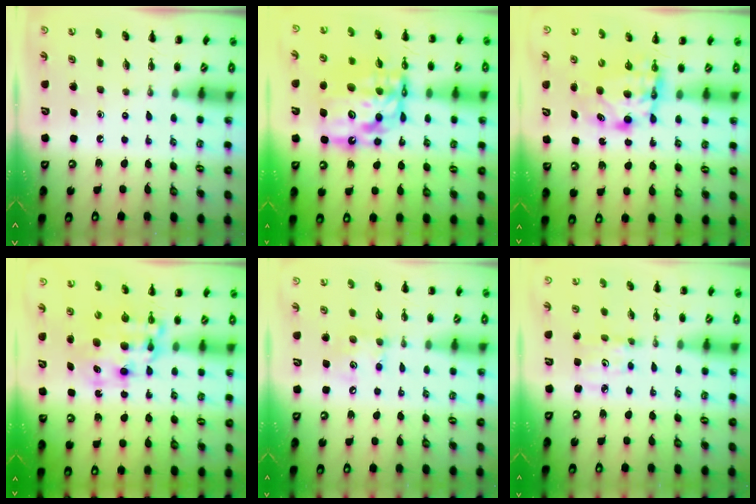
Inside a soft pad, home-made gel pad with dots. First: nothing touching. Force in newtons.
{"total": 17.6, "press": 17.1, "slide": 4.4}
{"total": 6.4, "press": 6.4, "slide": 0.7}
{"total": 9.5, "press": 9.2, "slide": 2.4}
{"total": 6.8, "press": 6.8, "slide": 0.6}
{"total": 2.8, "press": 2.8, "slide": 0.4}